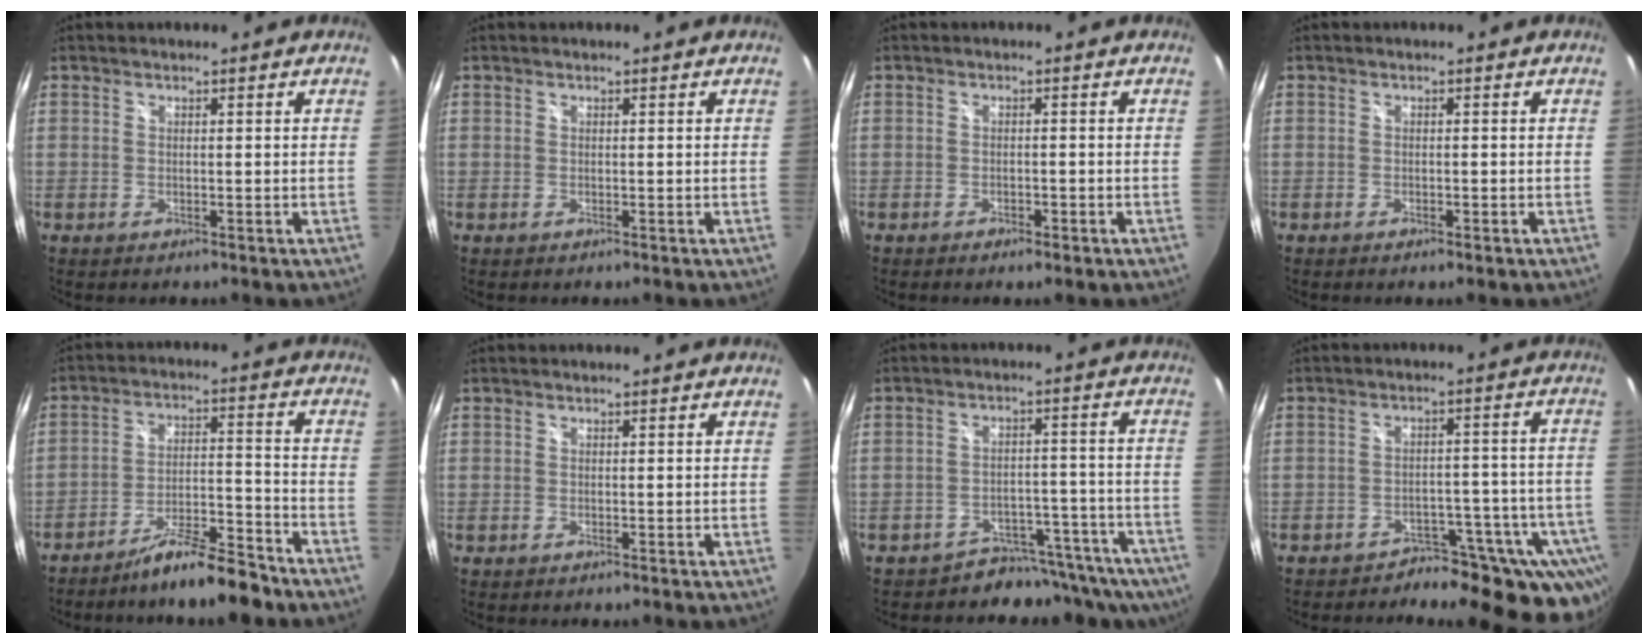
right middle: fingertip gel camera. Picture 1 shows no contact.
{"total": 0.0}
{"total": 2.2, "force": [-1.5, 0.9, 1.3], "torque": [-0.027, -0.003, -0.023]}
{"total": 0.9, "force": [-0.7, 0.3, 0.5], "torque": [-0.009, -0.001, -0.012]}
{"total": 9.8, "force": [-8.4, 1.0, 4.8], "torque": [-0.089, 0.012, -0.137]}
{"total": 0.0}
{"total": 8.7, "force": [-7.8, 3.3, 1.8], "torque": [-0.014, 0.020, -0.111]}
{"total": 16.7, "force": [-14.1, 6.6, 6.2], "torque": [-0.054, 0.023, -0.175]}